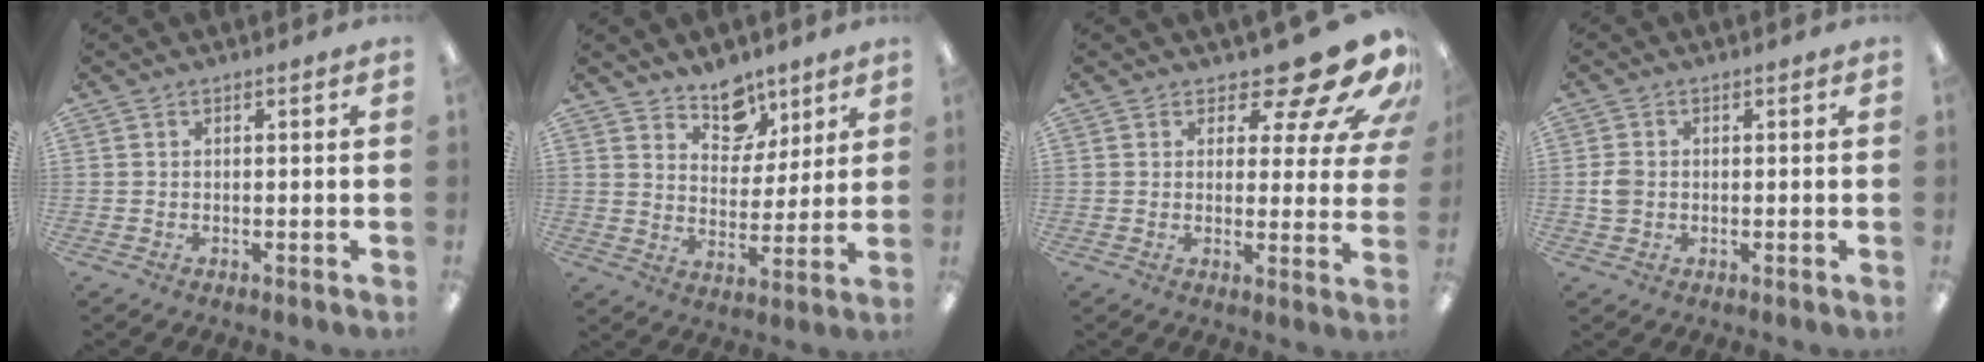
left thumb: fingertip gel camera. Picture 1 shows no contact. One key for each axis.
{"total": 9.9, "fx": 7.6, "fy": 5.9, "fz": 2.2, "tx": -0.023, "ty": -0.057, "tz": 0.140}
{"total": 13.6, "fx": 9.7, "fy": 5.1, "fz": 8.2, "tx": -0.107, "ty": -0.071, "tz": 0.161}
{"total": 3.2, "fx": -0.1, "fy": 2.7, "fz": 1.7, "tx": -0.022, "ty": 0.004, "tz": -0.002}